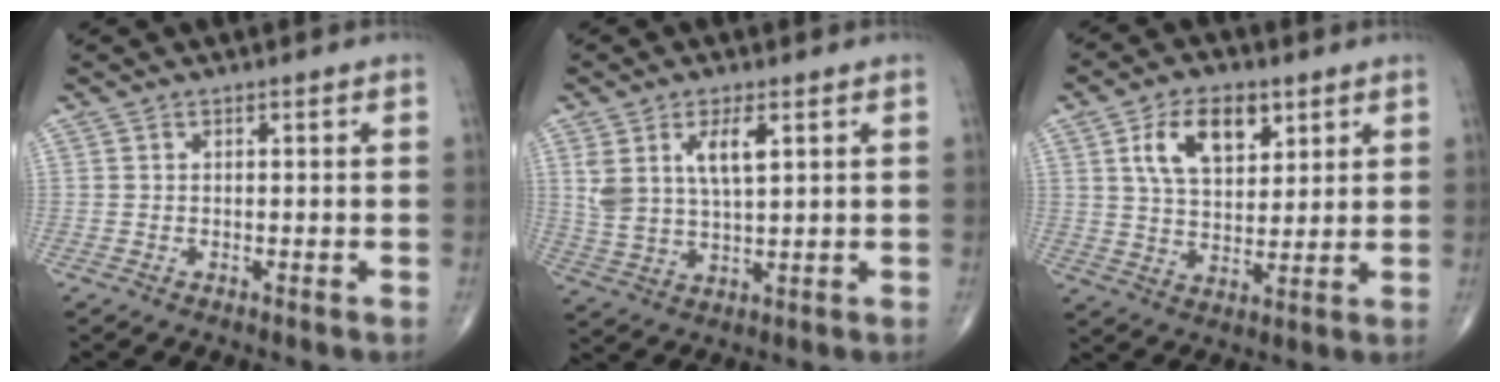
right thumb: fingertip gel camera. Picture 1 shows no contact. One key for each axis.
{"total": 8.5, "fx": 3.3, "fy": 3.5, "fz": 7.0, "tx": -0.134, "ty": -0.012, "tz": 0.070}
{"total": 11.3, "fx": 4.8, "fy": 6.5, "fz": 7.9, "tx": -0.114, "ty": -0.014, "tz": 0.088}